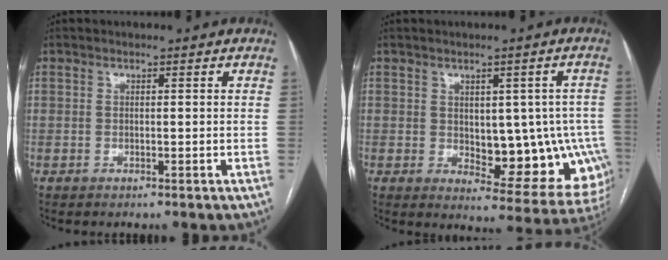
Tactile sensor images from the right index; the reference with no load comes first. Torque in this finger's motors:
{"motor_torque": [0.26, 0.08, 0.18, 0.02]}